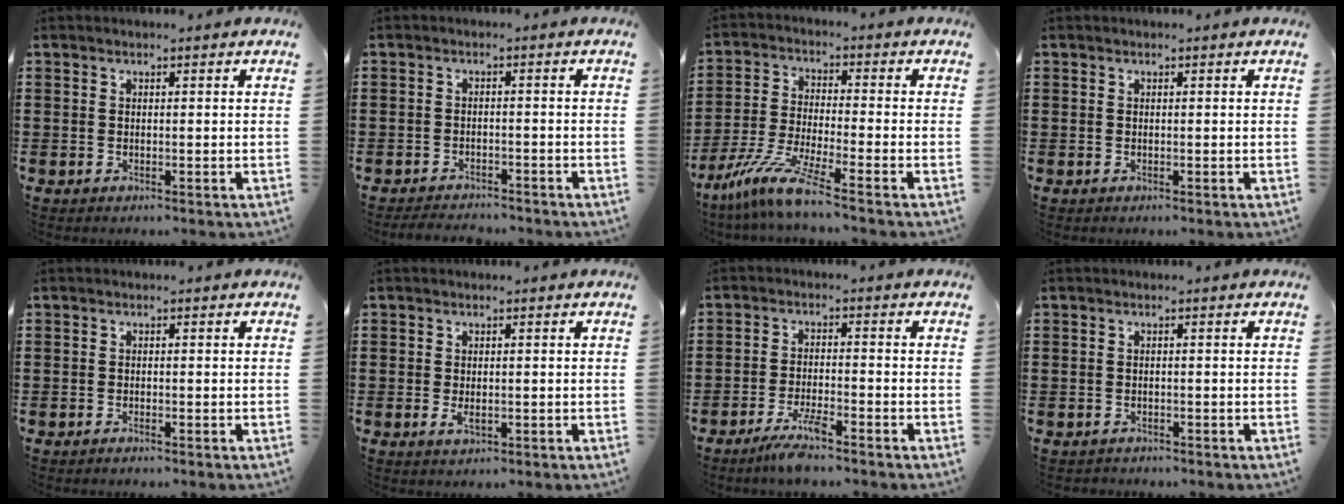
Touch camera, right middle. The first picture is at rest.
{"total": 2.4, "force": [-2.4, 0.2, 0.1], "torque": [-0.007, -0.002, -0.049]}
{"total": 8.3, "force": [-6.4, 0.0, 5.2], "torque": [-0.125, -0.018, -0.130]}
{"total": 0.0}
{"total": 0.6, "force": [-0.4, 0.0, 0.5], "torque": [-0.008, -0.002, -0.007]}
{"total": 1.5, "force": [-0.2, 0.6, 1.3], "torque": [-0.027, -0.002, -0.002]}
{"total": 4.3, "force": [-3.1, 0.3, 3.0], "torque": [-0.069, -0.009, -0.061]}
{"total": 2.3, "force": [-2.3, 0.4, -0.3], "torque": [-0.003, -0.001, -0.051]}